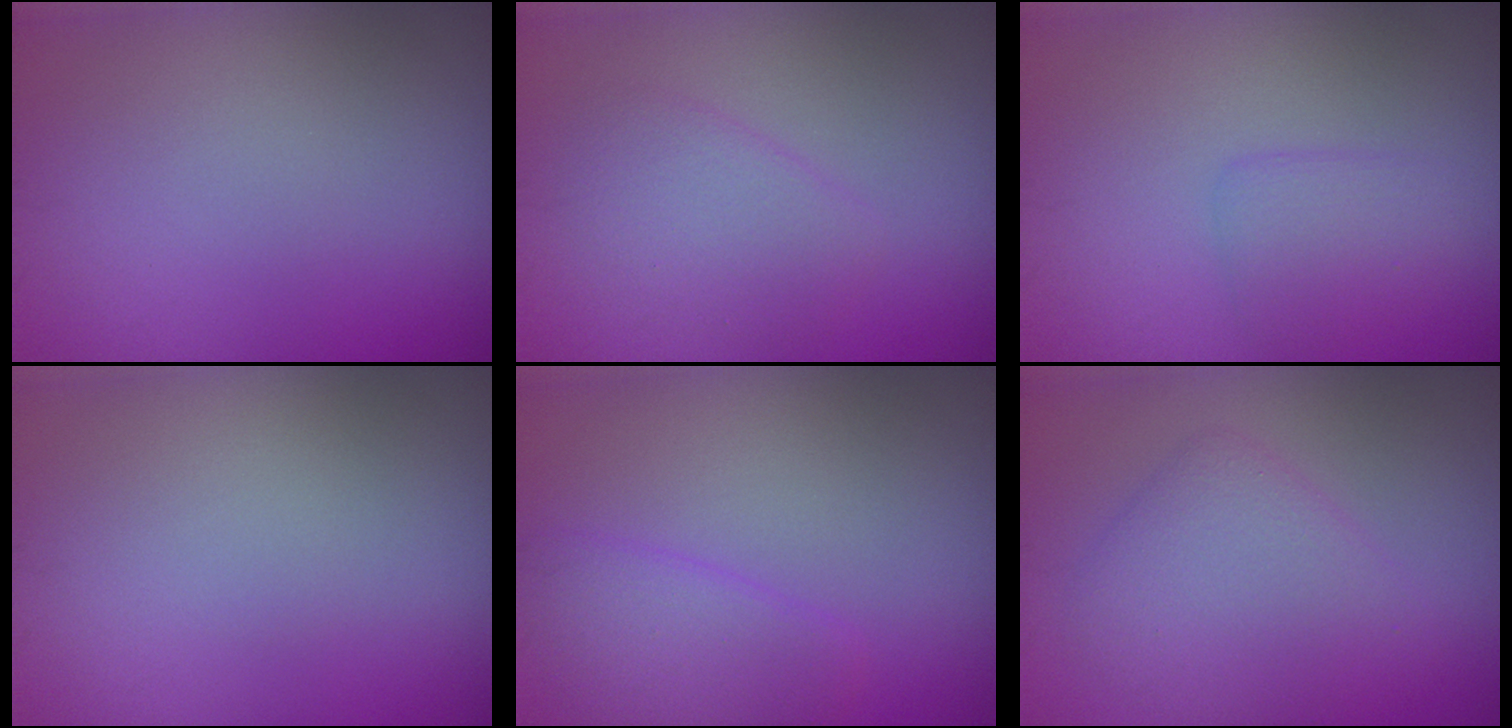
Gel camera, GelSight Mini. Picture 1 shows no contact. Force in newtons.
{"total": 2.4, "press": 2.4, "slide": 0.2}
{"total": 1.8, "press": 1.8, "slide": 0.0}
{"total": 0.0}
{"total": 2.7, "press": 2.7, "slide": 0.1}
{"total": 4.3, "press": 4.3, "slide": 0.2}